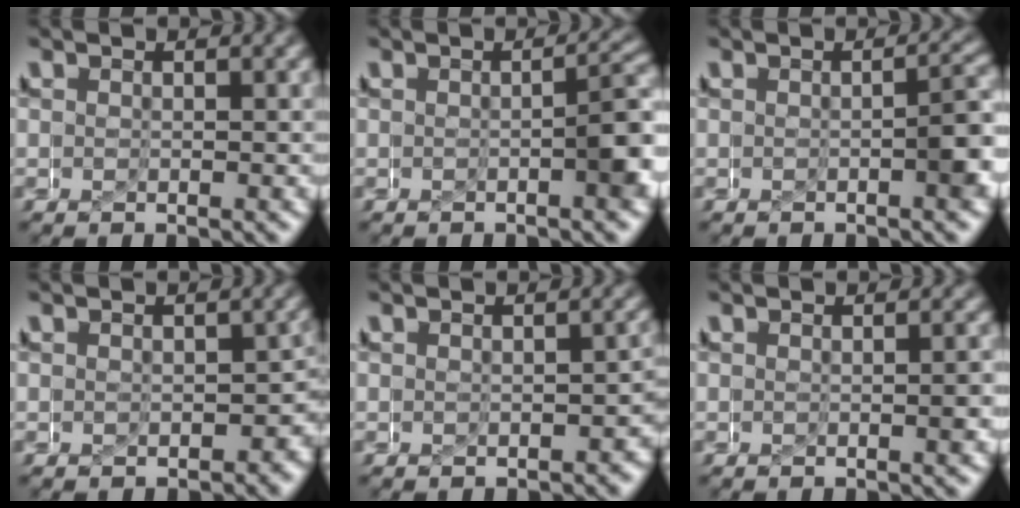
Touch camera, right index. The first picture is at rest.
{"total": 2.9, "force": [-0.8, 1.0, 2.7], "torque": [-0.026, 0.008, -0.017]}
{"total": 2.3, "force": [-0.7, 0.7, 2.1], "torque": [-0.021, 0.006, -0.015]}
{"total": 1.9, "force": [-0.7, 1.2, 1.2], "torque": [-0.009, -0.006, -0.012]}
{"total": 0.9, "force": [-0.6, 0.5, 0.5], "torque": [-0.003, 0.001, -0.009]}
{"total": 0.5, "force": [-0.2, -0.4, 0.3], "torque": [-0.004, 0.001, -0.001]}